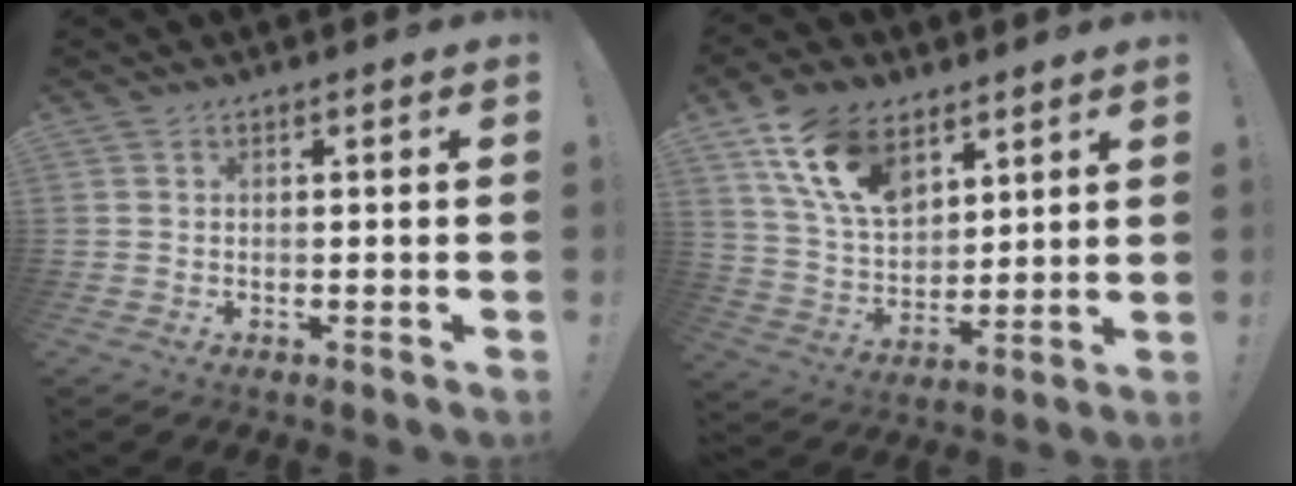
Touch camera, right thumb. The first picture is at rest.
{"total": 16.4, "force": [9.6, 9.8, 9.0], "torque": [-0.169, -0.037, 0.184]}